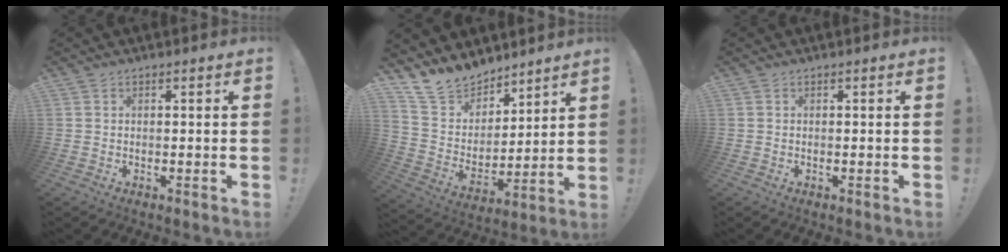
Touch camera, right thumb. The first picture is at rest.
{"total": 13.6, "force": [11.6, 6.8, 2.1], "torque": [-0.058, -0.093, 0.222]}
{"total": 0.0}